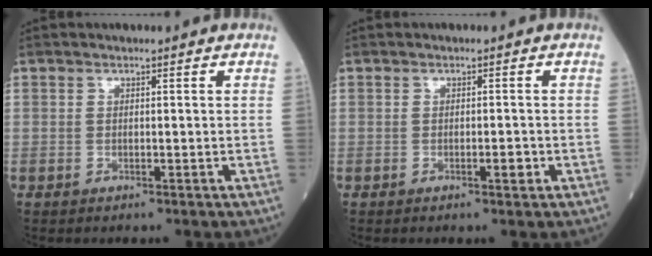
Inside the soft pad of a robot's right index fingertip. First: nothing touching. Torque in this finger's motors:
{"motor_torque": [0.45, -0.06, 0.13, 0.04]}